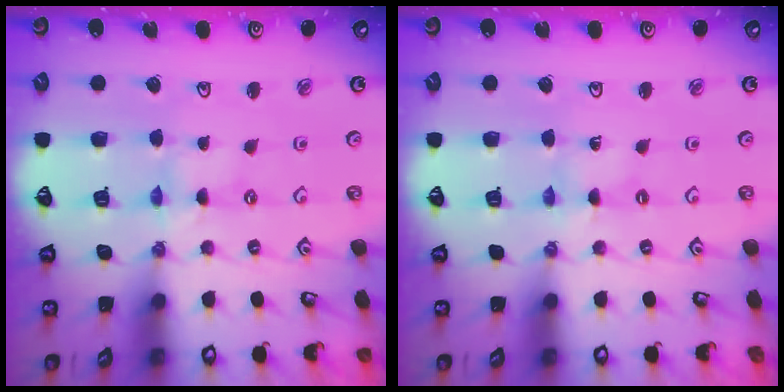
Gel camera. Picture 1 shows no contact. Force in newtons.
{"total": 0.0}